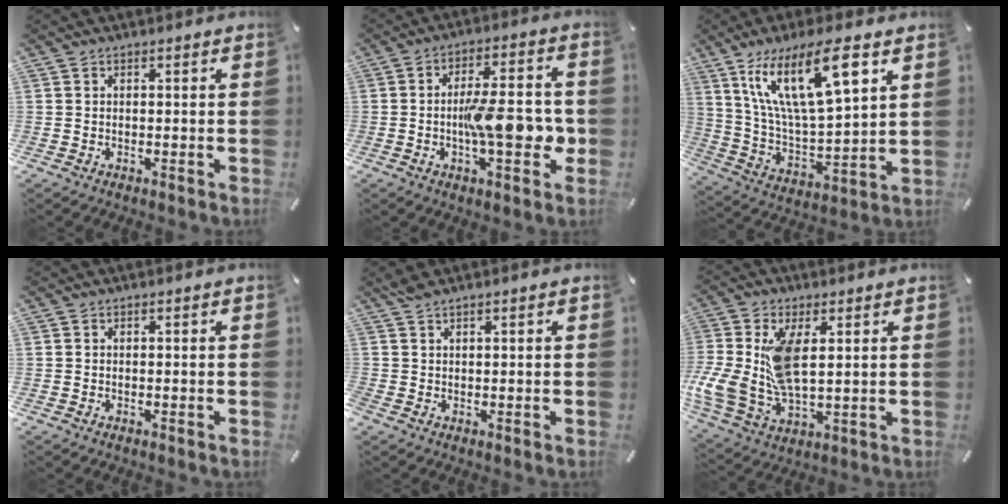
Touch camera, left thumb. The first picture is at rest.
{"total": 13.4, "force": [-1.9, 5.2, 12.2], "torque": [-0.161, 0.000, -0.032]}
{"total": 19.5, "force": [11.2, 6.8, 14.5], "torque": [-0.298, -0.032, 0.183]}
{"total": 0.0}
{"total": 0.9, "force": [0.8, 0.3, 0.3], "torque": [-0.007, 0.001, 0.015]}
{"total": 13.8, "force": [2.1, 7.7, 11.3], "torque": [-0.257, -0.010, 0.043]}